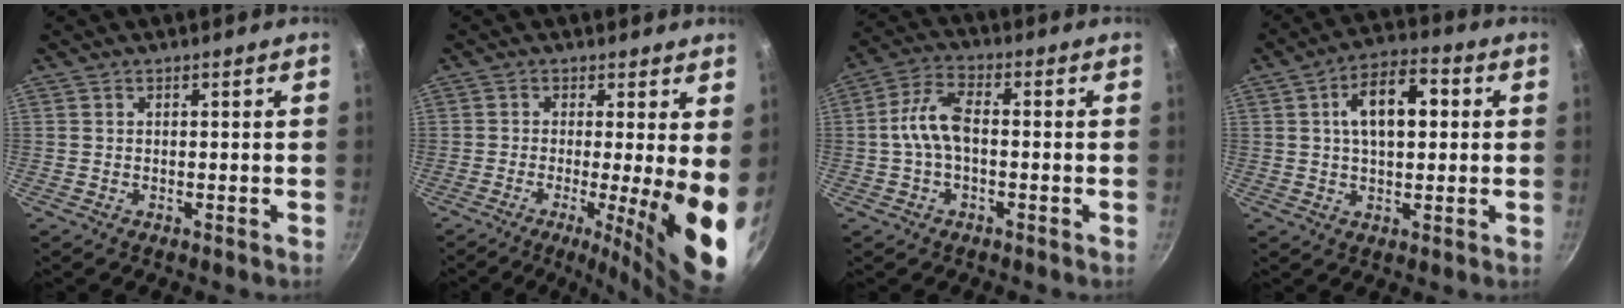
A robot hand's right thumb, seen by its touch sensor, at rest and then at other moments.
{"total": 11.8, "force": [-1.4, 1.5, 11.6], "torque": [-0.156, -0.021, -0.020]}
{"total": 7.8, "force": [-0.7, 4.2, 6.5], "torque": [-0.127, 0.031, -0.022]}
{"total": 11.4, "force": [2.1, 6.1, 9.4], "torque": [-0.127, 0.016, 0.026]}